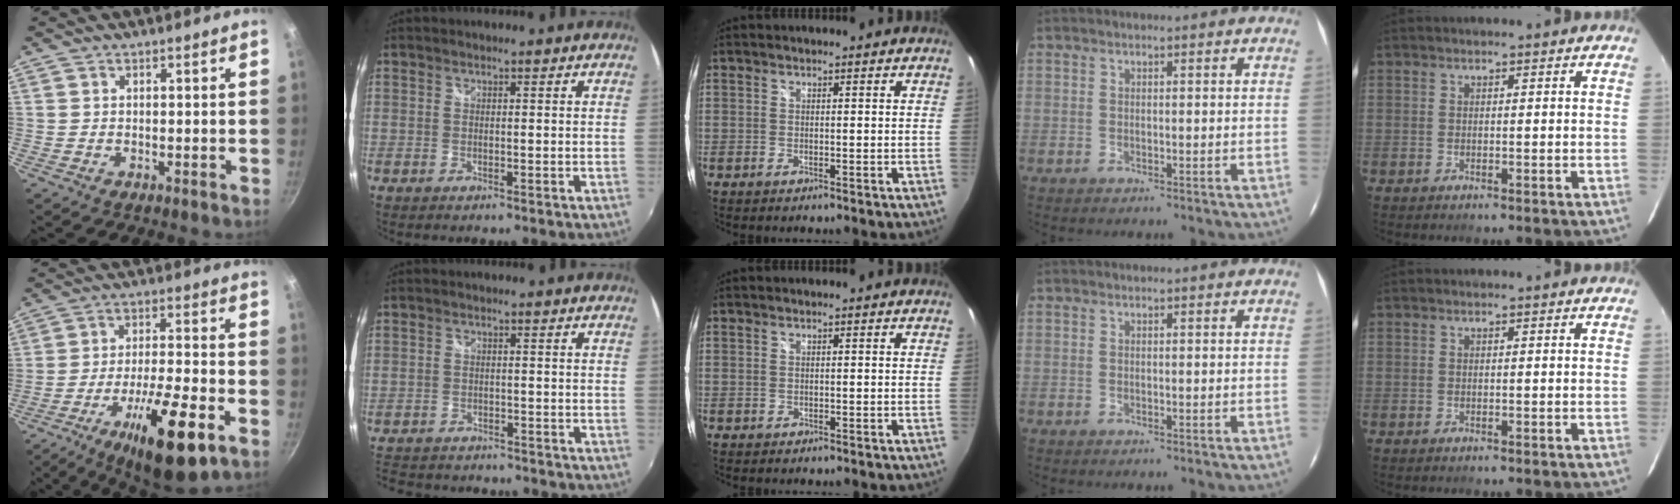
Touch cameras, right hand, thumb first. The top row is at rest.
{"thumb": {"total": 19.1, "force": [-9.0, 5.2, 16.0], "torque": [-0.254, 0.034, -0.142]}, "index": {"total": 12.4, "force": [-10.6, 5.1, 3.9], "torque": [-0.108, 0.003, -0.157]}}